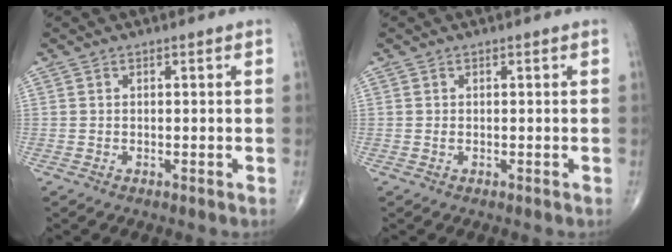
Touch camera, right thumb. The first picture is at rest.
{"total": 0.0}